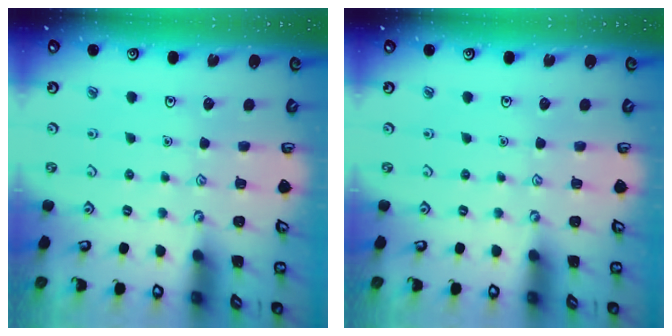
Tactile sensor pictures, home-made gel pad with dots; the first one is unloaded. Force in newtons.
{"total": 0.0}